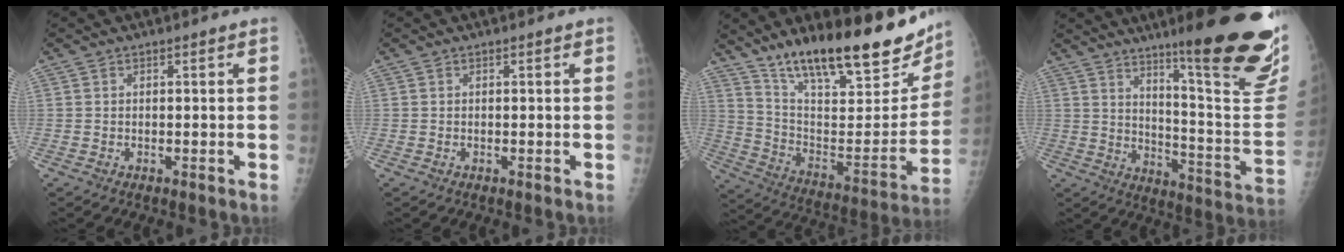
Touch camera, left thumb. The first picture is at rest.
{"total": 0.0}
{"total": 28.0, "force": [20.0, 8.5, 17.7], "torque": [-0.240, -0.075, 0.313]}
{"total": 25.9, "force": [16.1, 3.7, 19.9], "torque": [-0.238, -0.094, 0.231]}